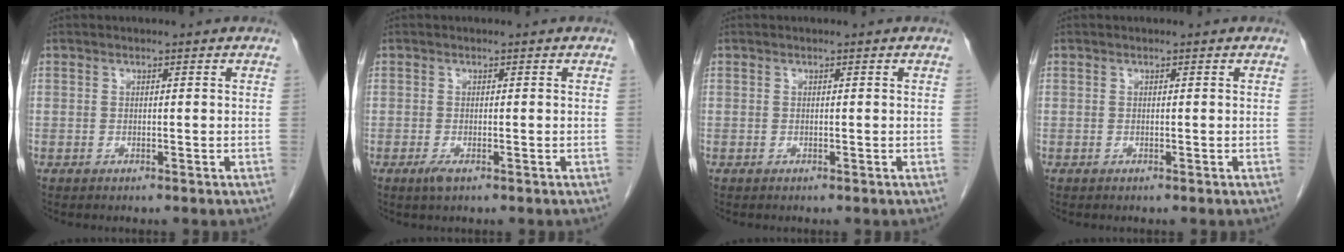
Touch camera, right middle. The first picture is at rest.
{"total": 1.4, "force": [-0.8, 0.3, 1.1], "torque": [-0.023, -0.003, -0.013]}
{"total": 0.0}
{"total": 0.0}